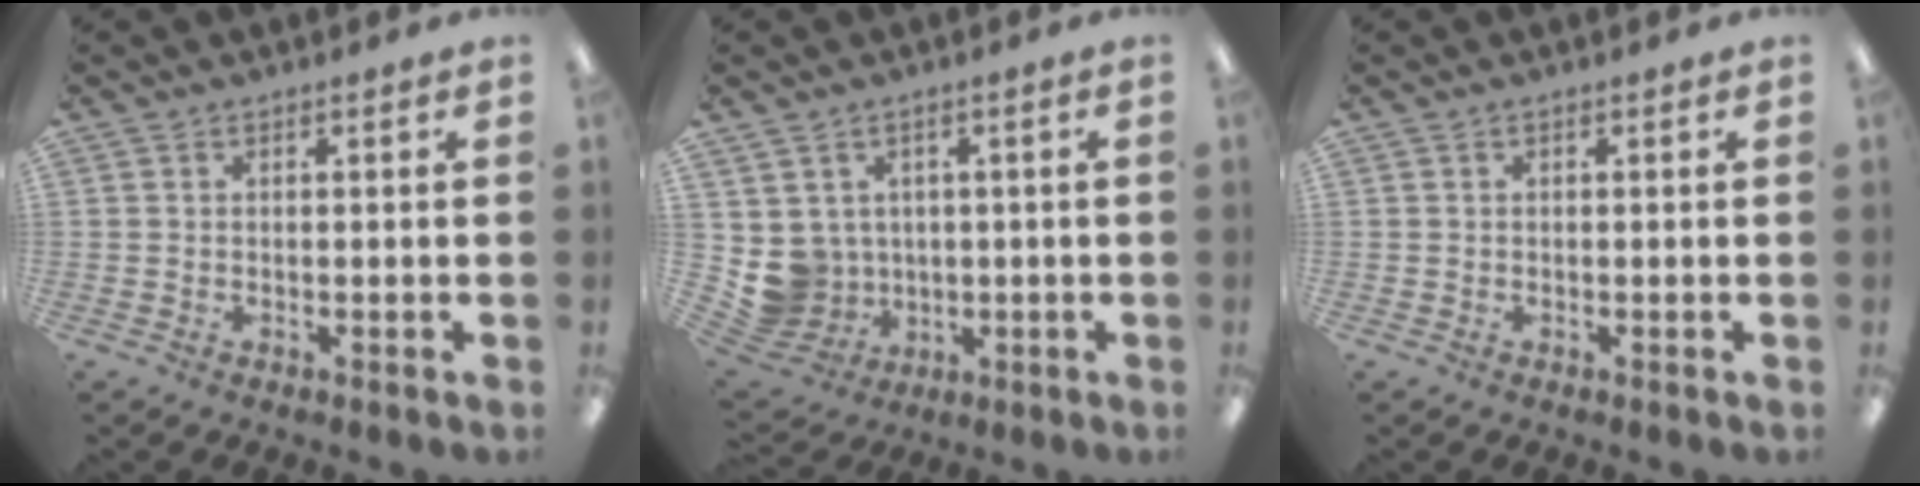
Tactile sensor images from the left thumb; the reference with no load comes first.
{"total": 6.5, "force": [1.2, 6.3, 0.6], "torque": [-0.042, -0.015, 0.033]}
{"total": 0.0}